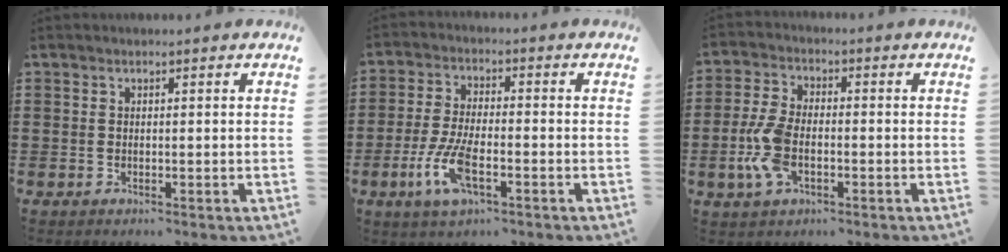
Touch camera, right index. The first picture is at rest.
{"total": 7.8, "force": [-3.2, 2.4, 6.7], "torque": [-0.155, -0.018, -0.062]}
{"total": 7.5, "force": [-2.1, 3.8, 6.1], "torque": [-0.153, -0.008, -0.045]}